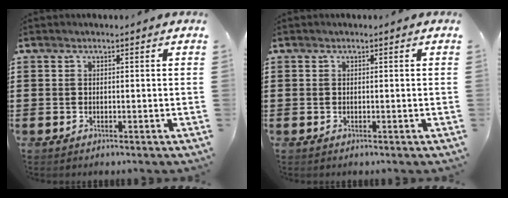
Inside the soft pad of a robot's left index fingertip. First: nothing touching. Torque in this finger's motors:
{"motor_torque": [0.00, 0.00, 0.00, 0.01]}